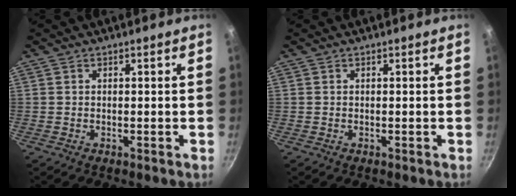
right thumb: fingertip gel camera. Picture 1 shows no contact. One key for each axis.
{"total": 0.0}